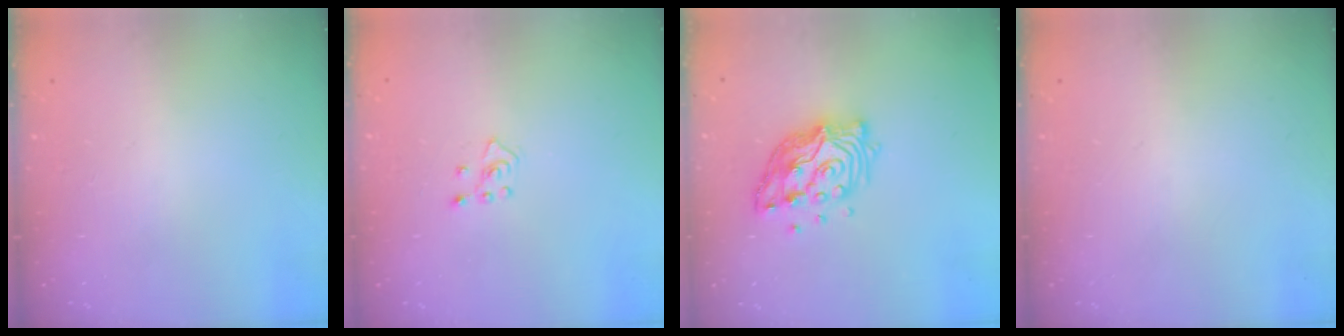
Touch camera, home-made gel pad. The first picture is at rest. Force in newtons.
{"total": 4.1, "press": 4.1, "slide": 0.5}
{"total": 13.5, "press": 13.5, "slide": 1.2}
{"total": 0.0}